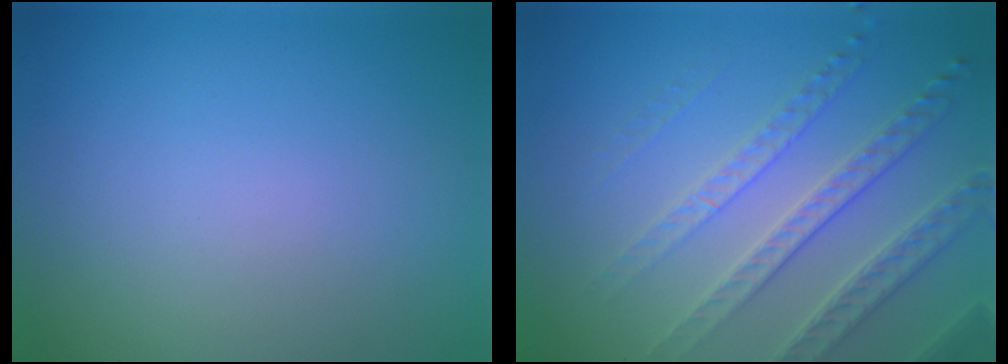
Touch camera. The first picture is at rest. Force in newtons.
{"total": 4.7, "press": 4.0, "slide": 2.5}